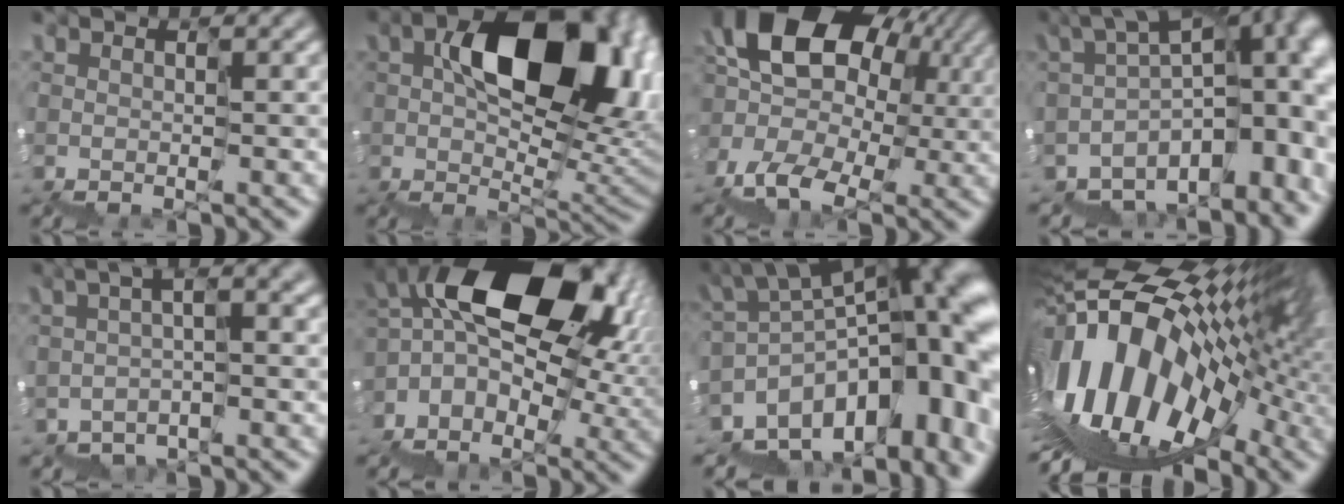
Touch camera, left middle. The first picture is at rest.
{"total": 10.8, "force": [1.3, 6.6, 8.4], "torque": [-0.104, -0.002, 0.030]}
{"total": 11.7, "force": [0.3, 8.4, 8.1], "torque": [-0.149, 0.006, 0.011]}
{"total": 14.5, "force": [-4.7, 7.4, 11.6], "torque": [-0.142, -0.022, -0.031]}
{"total": 0.9, "force": [-0.8, 0.0, 0.5], "torque": [0.010, 0.007, -0.012]}
{"total": 12.9, "force": [1.1, 8.4, 9.8], "torque": [-0.160, 0.015, 0.019]}
{"total": 14.5, "force": [-6.3, 7.2, 10.9], "torque": [-0.133, -0.003, -0.079]}
{"total": 13.5, "force": [-2.9, 7.2, 11.0], "torque": [-0.193, 0.036, -0.062]}